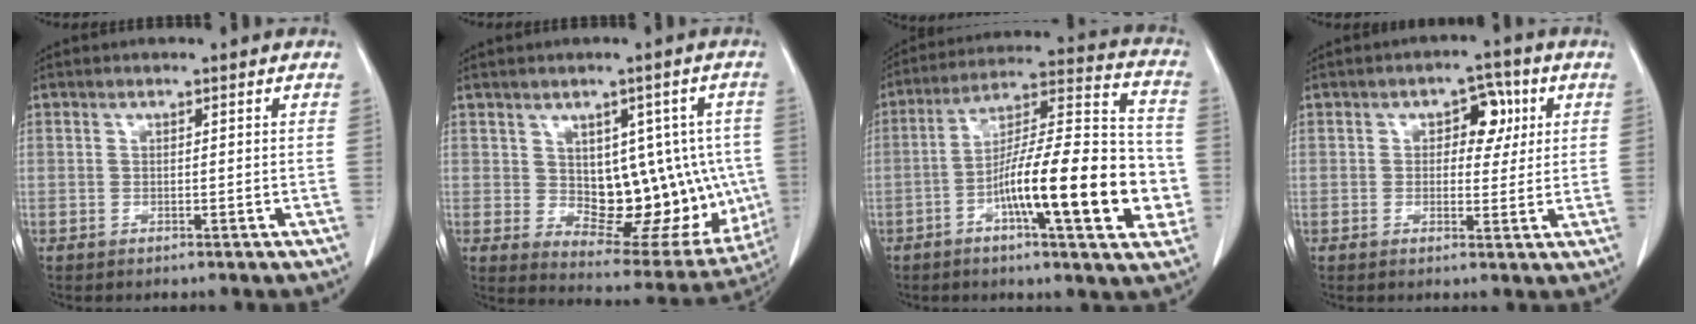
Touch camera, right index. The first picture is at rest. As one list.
[{"total": 15.3, "force": [0.3, 8.0, 13.0], "torque": [-0.147, 0.010, 0.033]}, {"total": 19.8, "force": [-5.1, 3.4, 18.8], "torque": [-0.291, 0.014, -0.076]}, {"total": 4.9, "force": [1.5, 2.9, 3.6], "torque": [-0.044, 0.014, 0.019]}]